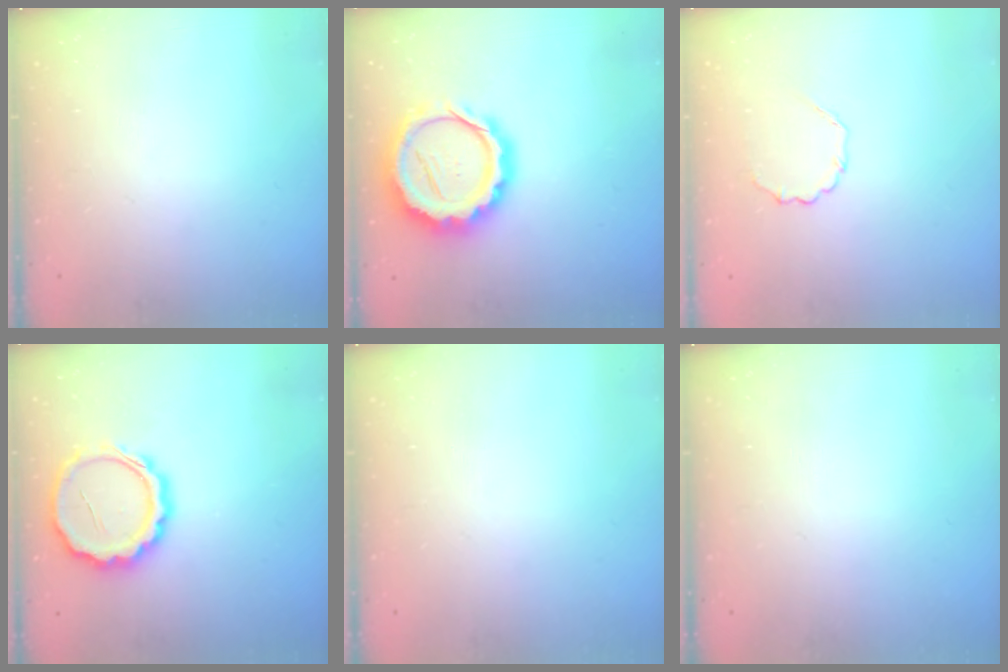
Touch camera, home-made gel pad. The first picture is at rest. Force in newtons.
{"total": 20.2, "press": 19.8, "slide": 3.7}
{"total": 3.8, "press": 3.5, "slide": 1.3}
{"total": 12.5, "press": 12.5, "slide": 1.1}
{"total": 0.0}
{"total": 0.0}